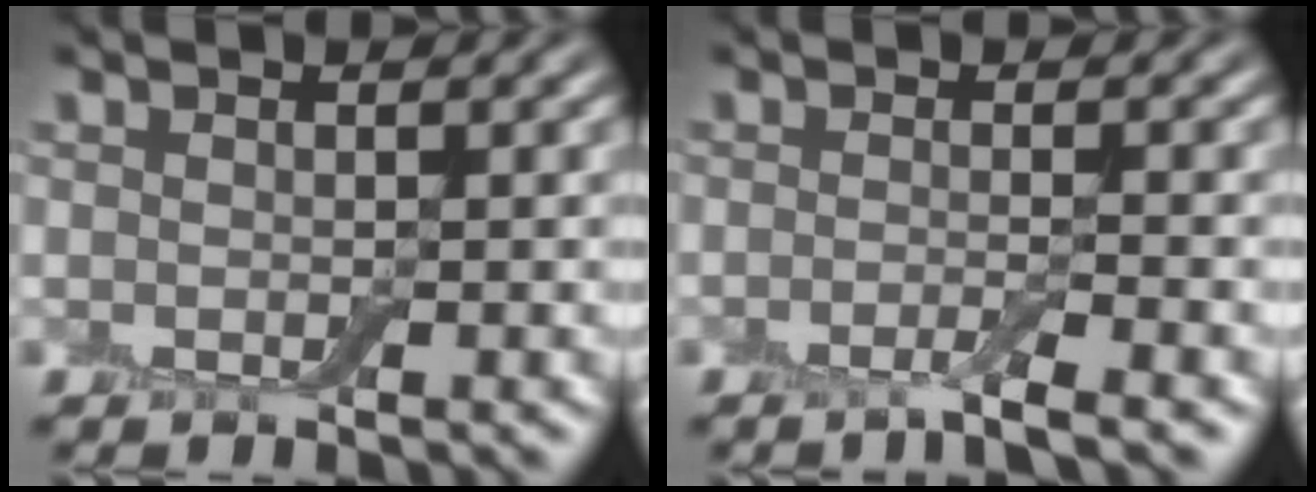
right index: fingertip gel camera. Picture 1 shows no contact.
{"total": 2.2, "force": [-1.2, 0.3, 1.8], "torque": [-0.022, -0.001, -0.031]}